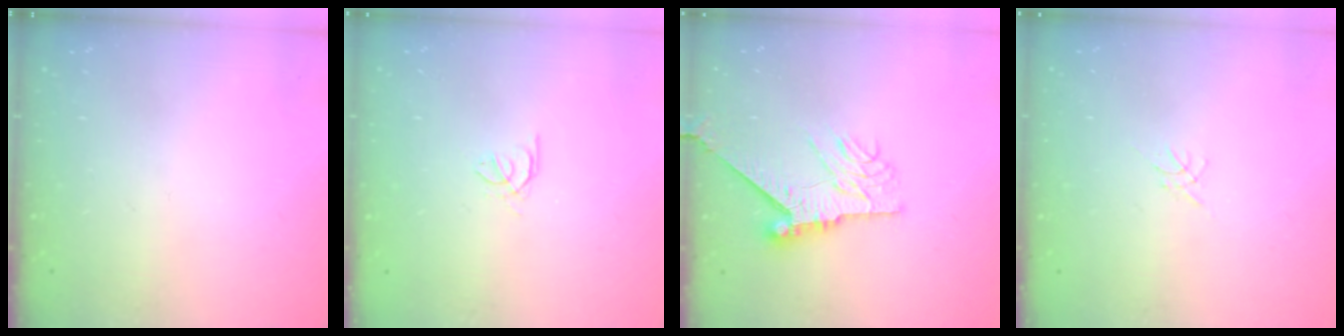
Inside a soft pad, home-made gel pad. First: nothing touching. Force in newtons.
{"total": 0.6, "press": 0.4, "slide": 0.3}
{"total": 9.5, "press": 9.5, "slide": 0.6}
{"total": 0.0}